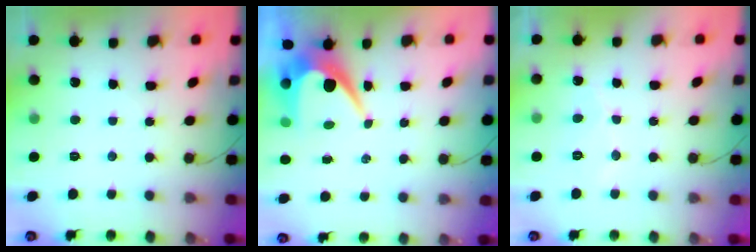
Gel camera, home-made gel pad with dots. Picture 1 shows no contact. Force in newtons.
{"total": 7.4, "press": 7.4, "slide": 0.5}
{"total": 4.9, "press": 4.9, "slide": 0.2}